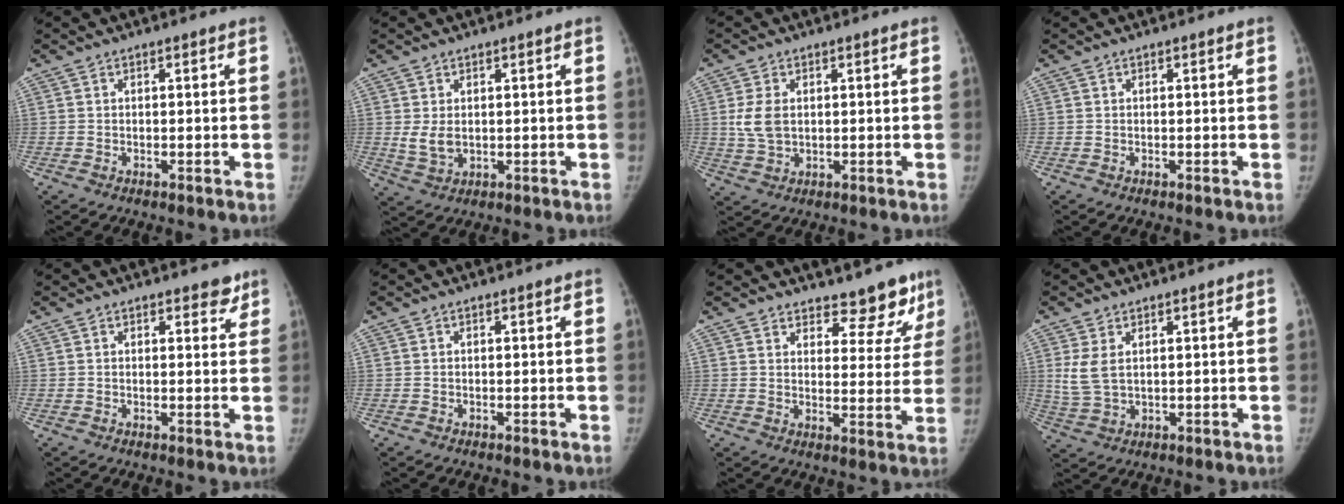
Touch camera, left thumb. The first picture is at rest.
{"total": 3.9, "force": [0.7, 2.4, 3.0], "torque": [-0.052, -0.012, 0.023]}
{"total": 5.3, "force": [1.0, 3.5, 3.8], "torque": [-0.076, -0.005, 0.025]}
{"total": 0.0}
{"total": 2.9, "force": [2.2, 1.4, 1.2], "torque": [0.008, -0.011, 0.025]}
{"total": 0.0}
{"total": 10.3, "force": [8.8, 4.3, 3.1], "torque": [0.006, -0.062, 0.105]}
{"total": 5.1, "force": [1.7, 2.9, 3.9], "torque": [-0.086, -0.007, 0.045]}